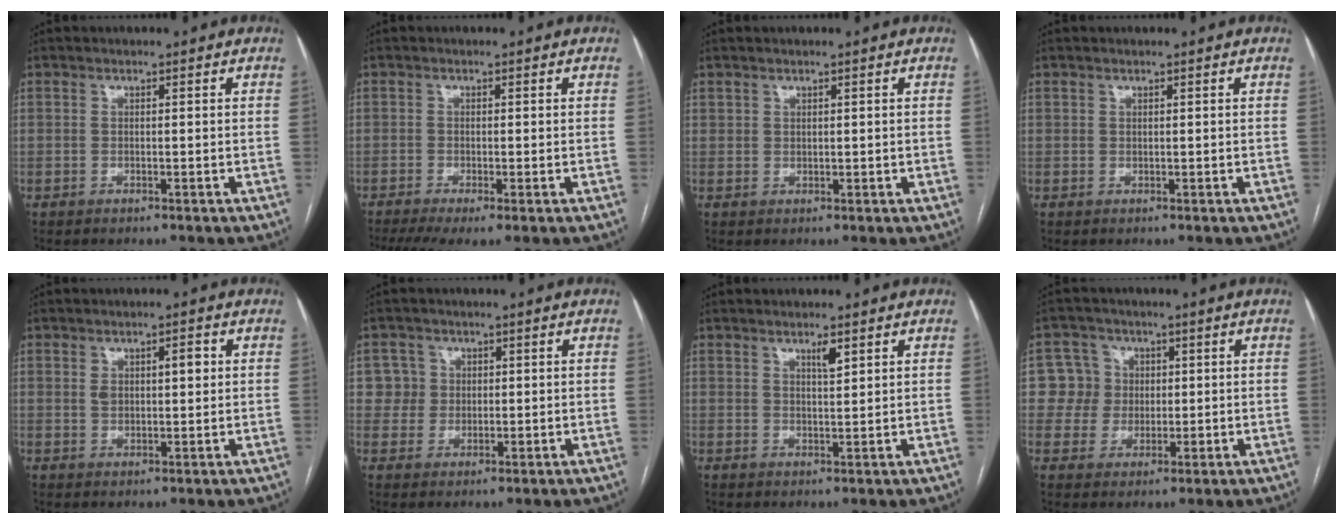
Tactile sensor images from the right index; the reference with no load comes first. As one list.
[{"total": 6.3, "force": [-4.1, 1.2, 4.7], "torque": [-0.079, -0.013, -0.073]}, {"total": 0.9, "force": [0.6, 0.7, 0.2], "torque": [0.006, -0.001, 0.010]}, {"total": 0.0}, {"total": 3.9, "force": [1.0, 2.0, 3.2], "torque": [-0.055, 0.014, 0.021]}, {"total": 4.1, "force": [0.8, 4.0, -0.1], "torque": [0.022, 0.008, 0.014]}, {"total": 2.2, "force": [1.4, 0.4, 1.6], "torque": [-0.029, -0.004, 0.025]}, {"total": 6.1, "force": [0.7, 6.0, 0.6], "torque": [0.000, 0.020, 0.015]}]